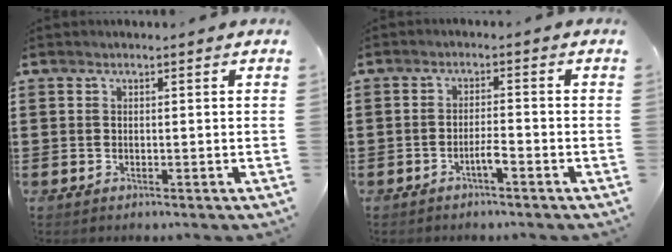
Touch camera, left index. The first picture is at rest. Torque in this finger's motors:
{"motor_torque": [0.05, 0.06, 0.19, 0.04]}